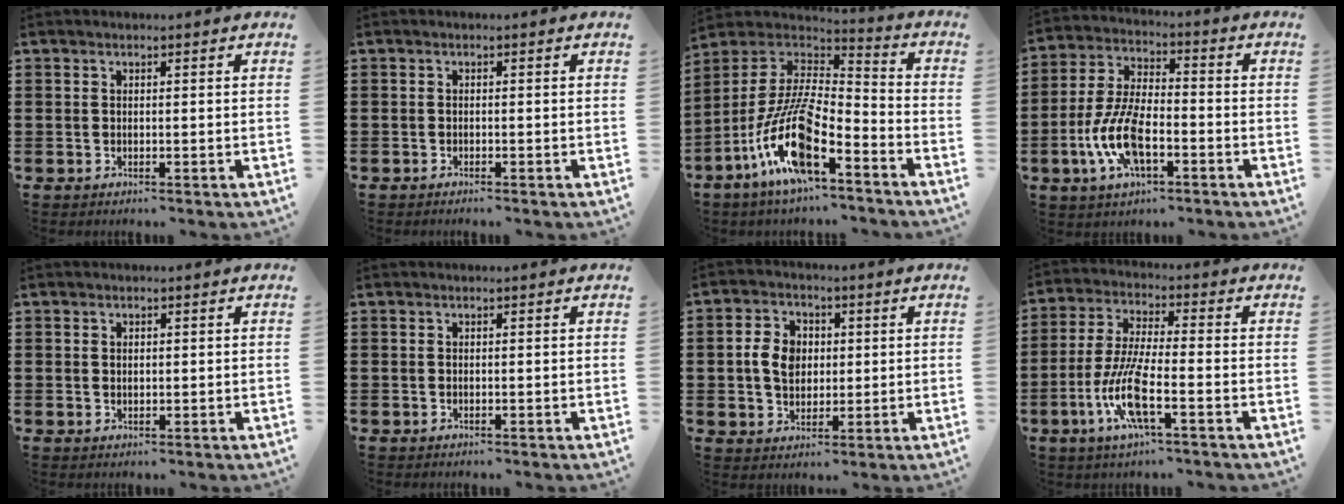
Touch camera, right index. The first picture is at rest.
{"total": 0.5, "force": [-0.5, 0.0, 0.1], "torque": [-0.004, -0.002, -0.010]}
{"total": 14.2, "force": [-8.2, 3.7, 11.0], "torque": [-0.253, -0.006, -0.165]}
{"total": 9.7, "force": [-3.2, 4.3, 8.1], "torque": [-0.196, -0.010, -0.067]}
{"total": 0.8, "force": [0.4, 0.6, 0.4], "torque": [-0.010, 0.004, 0.007]}
{"total": 0.0}
{"total": 5.9, "force": [0.2, 4.5, 3.7], "torque": [-0.097, 0.011, -0.004]}
{"total": 9.7, "force": [-3.9, 2.2, 8.6], "torque": [-0.193, -0.012, -0.078]}